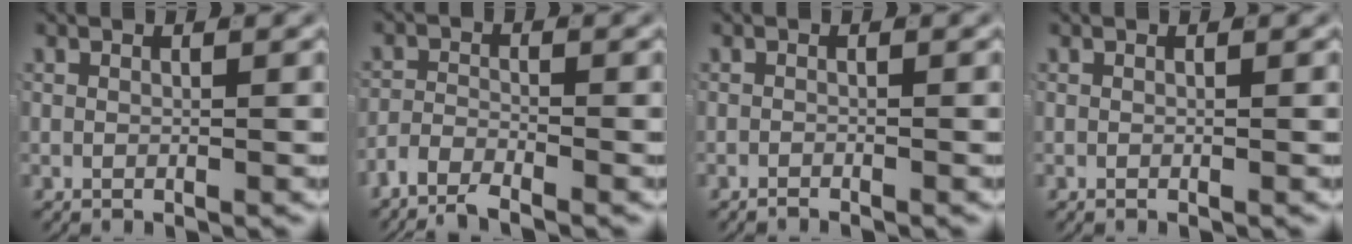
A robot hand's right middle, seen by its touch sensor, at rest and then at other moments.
{"total": 3.4, "force": [-3.0, 0.9, 1.2], "torque": [-0.021, -0.003, -0.058]}
{"total": 0.9, "force": [-0.9, 0.0, 0.0], "torque": [-0.003, -0.003, -0.015]}
{"total": 0.0}